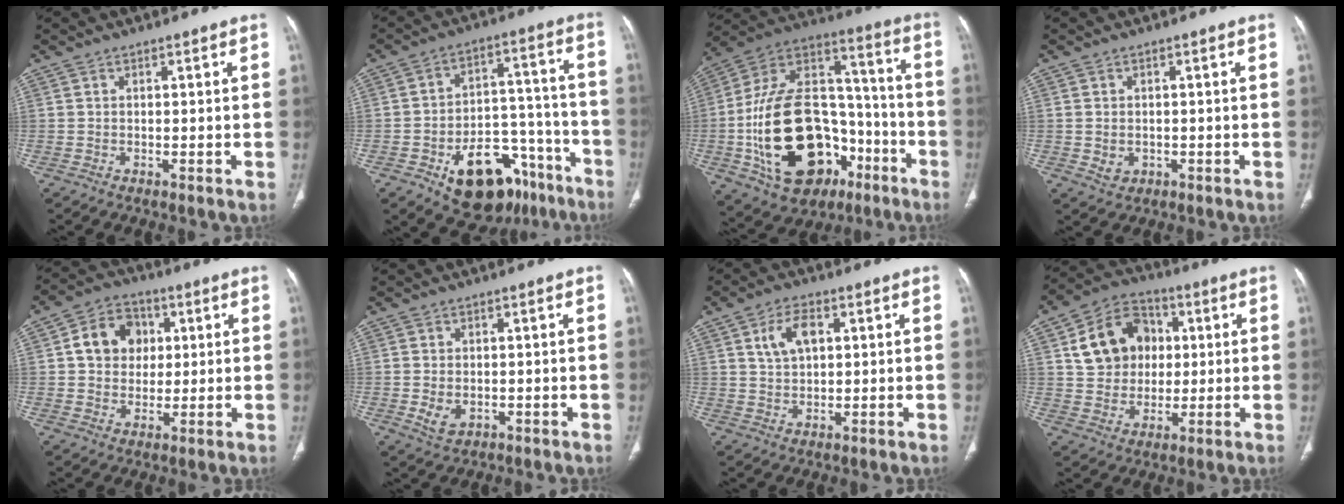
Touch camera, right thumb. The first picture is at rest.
{"total": 19.8, "force": [-11.2, 11.6, 11.5], "torque": [-0.122, 0.089, -0.157]}
{"total": 31.0, "force": [-9.7, 19.8, 21.8], "torque": [-0.406, 0.056, -0.144]}
{"total": 2.7, "force": [-0.4, 2.3, 1.4], "torque": [-0.020, 0.000, 0.005]}
{"total": 10.0, "force": [2.0, 8.3, 5.2], "torque": [-0.053, 0.005, 0.028]}
{"total": 3.6, "force": [-0.7, 2.6, 2.5], "torque": [-0.046, -0.004, -0.002]}
{"total": 6.3, "force": [2.2, 3.8, 4.6], "torque": [-0.077, 0.001, 0.042]}
{"total": 13.8, "force": [3.0, 11.5, 7.1], "torque": [-0.093, 0.011, 0.052]}